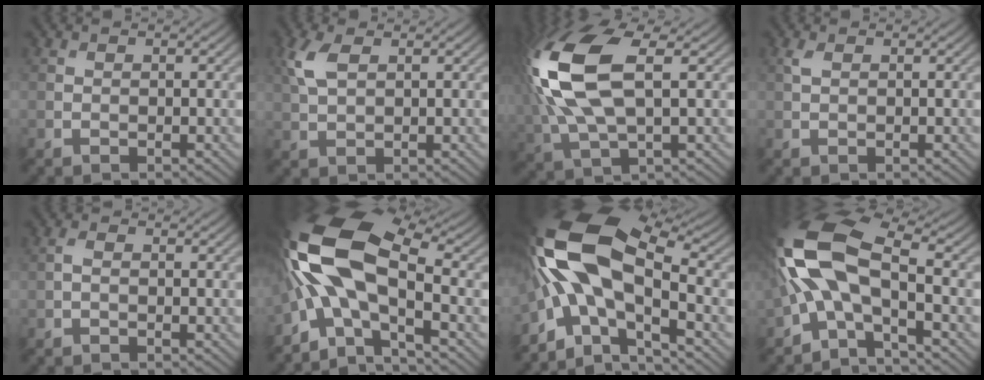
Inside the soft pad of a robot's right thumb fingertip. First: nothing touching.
{"total": 4.0, "force": [1.7, 1.9, 3.1], "torque": [-0.088, 0.008, 0.034]}
{"total": 14.5, "force": [2.5, 6.8, 12.5], "torque": [-0.314, 0.004, 0.049]}
{"total": 0.9, "force": [0.4, 0.3, 0.6], "torque": [-0.022, 0.003, 0.009]}
{"total": 0.9, "force": [-0.2, 0.4, 0.8], "torque": [-0.022, 0.001, -0.007]}
{"total": 15.4, "force": [-0.9, 7.2, 13.5], "torque": [-0.280, 0.012, -0.036]}
{"total": 16.8, "force": [-1.2, 8.5, 14.4], "torque": [-0.290, -0.001, -0.025]}
{"total": 12.6, "force": [-1.2, 5.6, 11.2], "torque": [-0.250, 0.016, -0.047]}